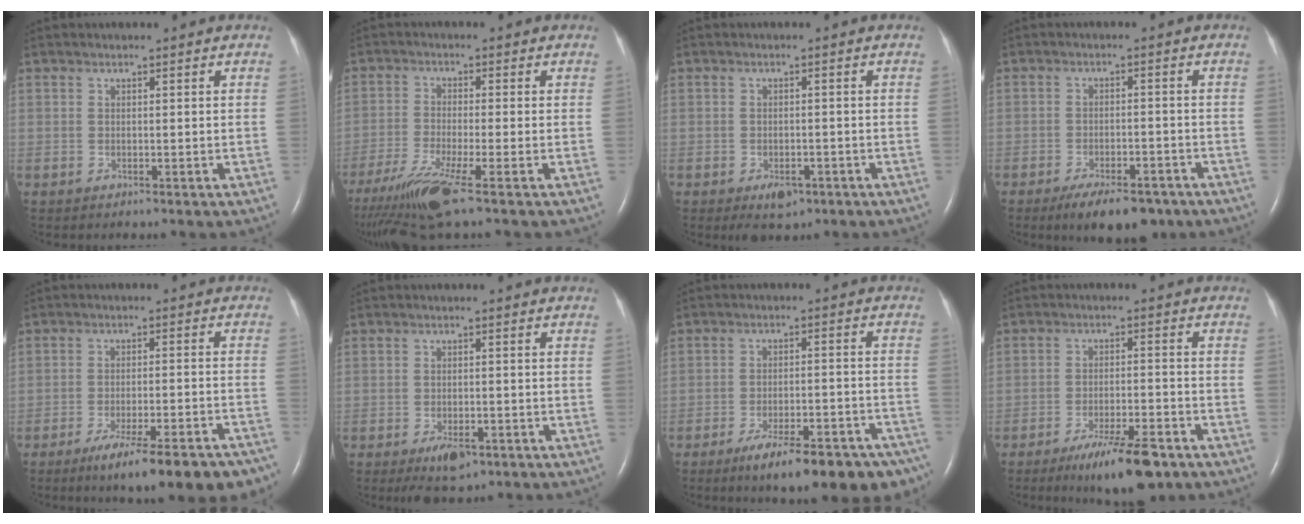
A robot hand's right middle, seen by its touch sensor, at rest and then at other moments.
{"total": 10.3, "force": [-6.8, -0.4, 7.6], "torque": [-0.143, -0.032, -0.125]}
{"total": 3.3, "force": [-1.9, 1.7, 2.0], "torque": [-0.034, -0.003, -0.019]}
{"total": 8.4, "force": [-6.2, 3.1, 4.7], "torque": [-0.070, -0.004, -0.094]}
{"total": 16.8, "force": [-13.1, 2.6, 10.1], "torque": [-0.085, 0.005, -0.181]}
{"total": 4.3, "force": [-2.6, 1.6, 2.9], "torque": [-0.055, -0.004, -0.036]}
{"total": 16.2, "force": [-12.2, 4.2, 9.9], "torque": [-0.080, 0.020, -0.169]}
{"total": 9.4, "force": [-6.4, 1.7, 6.6], "torque": [-0.110, -0.013, -0.102]}